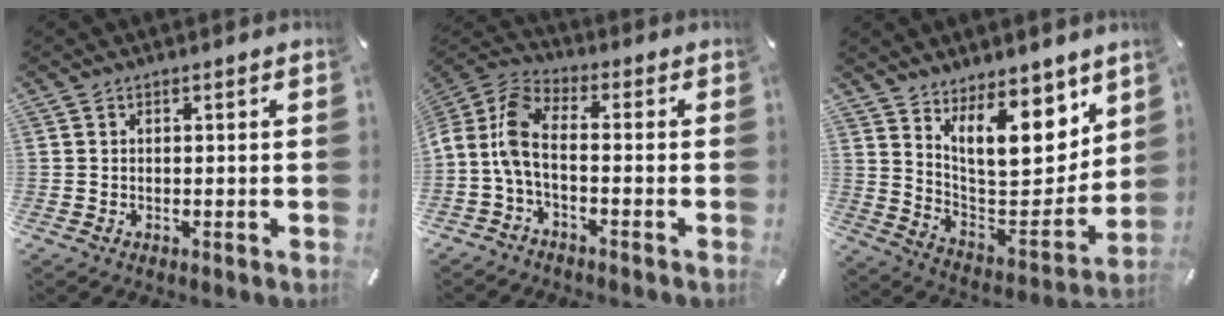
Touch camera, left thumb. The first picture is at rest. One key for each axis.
{"total": 8.2, "fx": -1.8, "fy": 4.2, "fz": 6.8, "tx": -0.159, "ty": -0.008, "tz": -0.035}
{"total": 16.3, "fx": 10.9, "fy": 8.0, "fz": 9.1, "tx": -0.126, "ty": -0.091, "tz": 0.192}